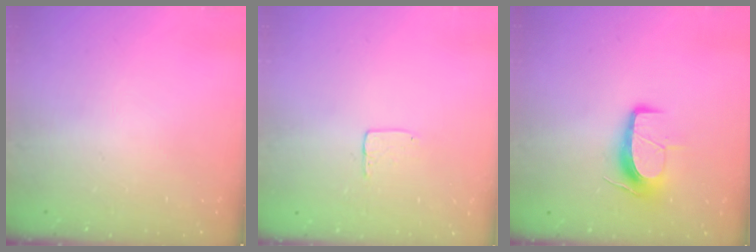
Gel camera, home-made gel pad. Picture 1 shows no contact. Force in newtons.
{"total": 3.9, "press": 3.9, "slide": 0.1}
{"total": 10.2, "press": 10.2, "slide": 0.8}